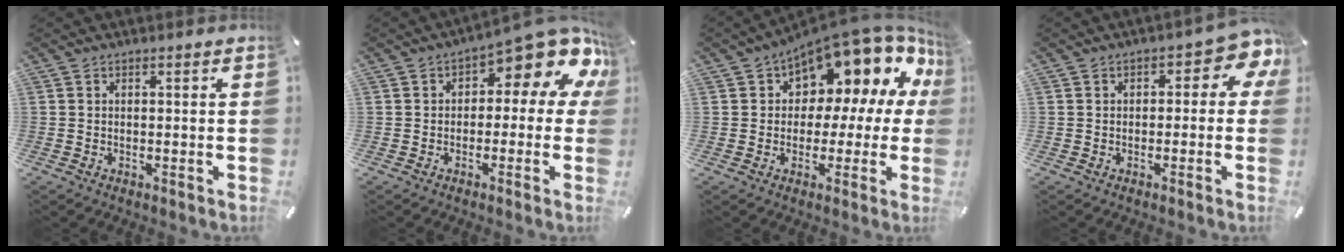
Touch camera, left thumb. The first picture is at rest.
{"total": 11.0, "force": [6.0, 3.9, 8.3], "torque": [-0.111, -0.055, 0.098]}
{"total": 14.3, "force": [8.6, 7.3, 8.8], "torque": [-0.123, -0.084, 0.142]}
{"total": 5.3, "force": [1.2, 3.5, 3.8], "torque": [-0.046, -0.006, 0.013]}